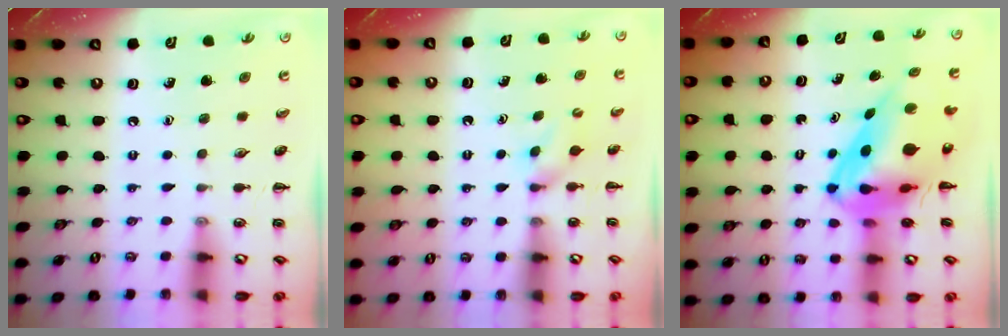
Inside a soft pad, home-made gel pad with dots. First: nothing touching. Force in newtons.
{"total": 3.5, "press": 3.4, "slide": 0.9}
{"total": 9.3, "press": 8.9, "slide": 2.7}